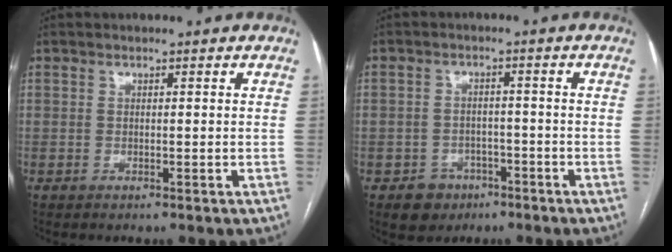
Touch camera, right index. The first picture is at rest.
{"total": 4.6, "force": [-2.5, 3.8, 0.6], "torque": [-0.002, 0.013, -0.031]}